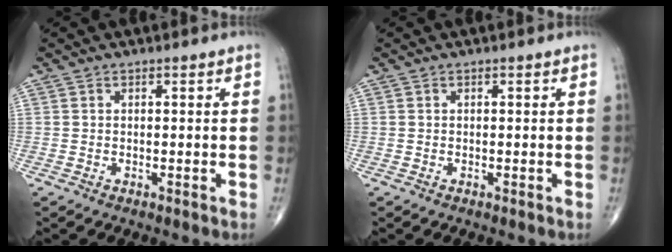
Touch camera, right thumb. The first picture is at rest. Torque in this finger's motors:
{"motor_torque": [0.00, 0.00, -0.09, -0.03, 0.01]}